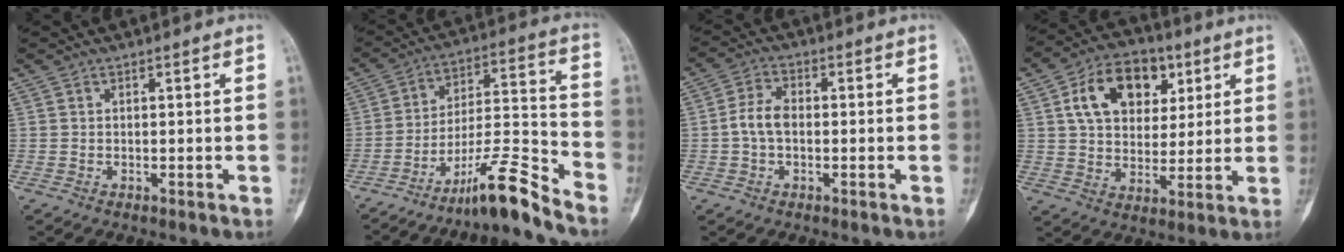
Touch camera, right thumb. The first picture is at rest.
{"total": 12.7, "force": [-10.2, 0.8, 7.4], "torque": [-0.129, 0.095, -0.177]}
{"total": 5.0, "force": [-0.6, 3.2, 3.8], "torque": [-0.076, 0.016, -0.017]}
{"total": 15.2, "force": [5.6, 10.4, 9.5], "torque": [-0.123, -0.005, 0.093]}